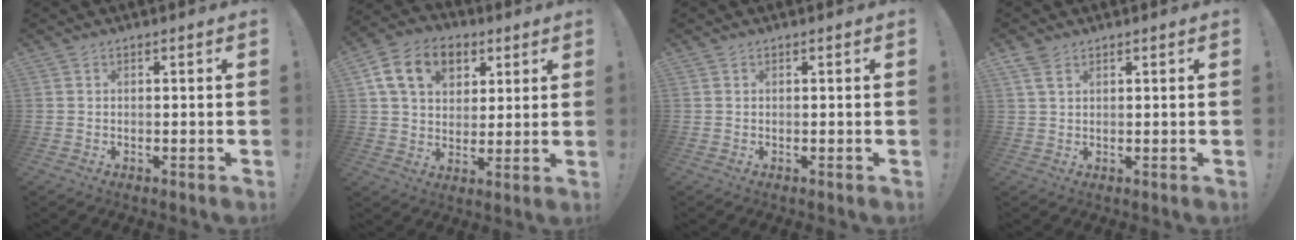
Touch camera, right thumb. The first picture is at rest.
{"total": 14.7, "force": [6.2, 10.7, 8.0], "torque": [-0.122, -0.019, 0.120]}
{"total": 0.0}
{"total": 3.5, "force": [2.2, 1.7, 2.1], "torque": [-0.043, -0.004, 0.043]}